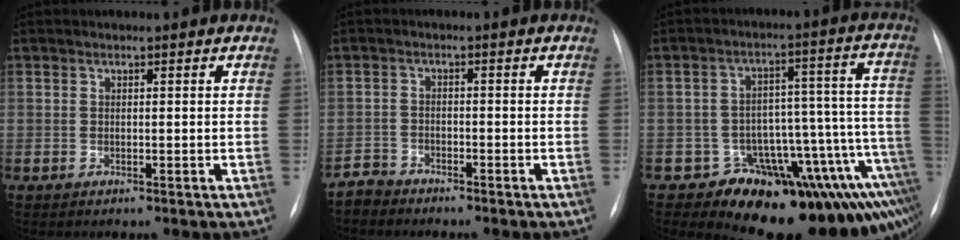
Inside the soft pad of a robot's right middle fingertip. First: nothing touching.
{"total": 2.4, "force": [-2.2, 0.7, -0.7], "torque": [0.017, -0.003, -0.044]}
{"total": 16.4, "force": [-12.1, 5.5, 9.7], "torque": [-0.011, 0.084, -0.146]}